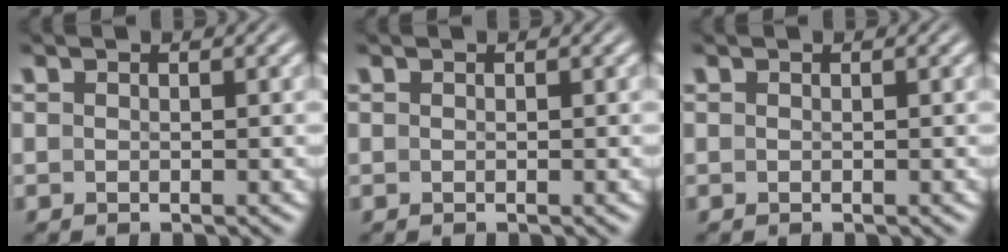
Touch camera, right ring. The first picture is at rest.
{"total": 0.0}
{"total": 0.0}